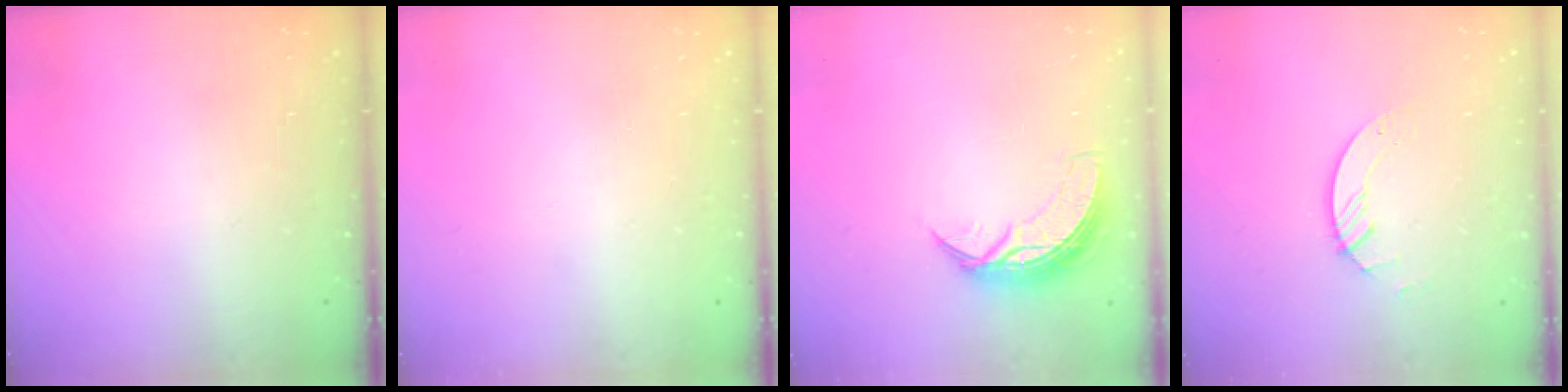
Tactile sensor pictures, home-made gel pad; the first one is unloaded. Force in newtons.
{"total": 0.0}
{"total": 7.5, "press": 7.5, "slide": 0.4}
{"total": 2.8, "press": 2.8, "slide": 0.3}